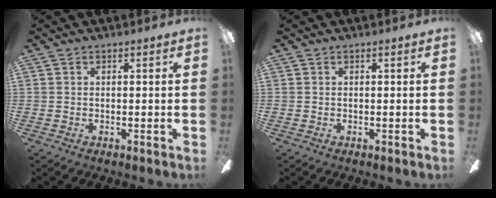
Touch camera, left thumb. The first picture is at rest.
{"total": 0.0}